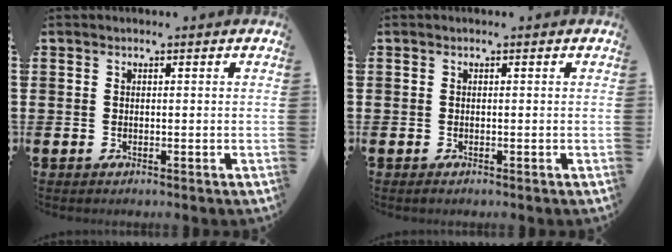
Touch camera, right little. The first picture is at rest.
{"total": 0.0}